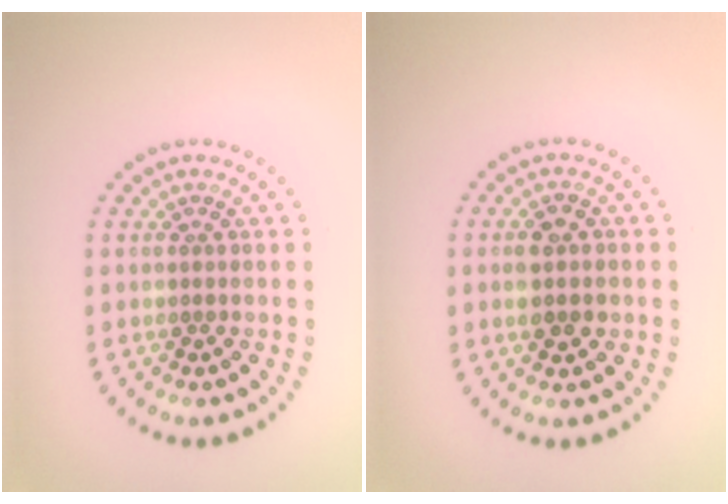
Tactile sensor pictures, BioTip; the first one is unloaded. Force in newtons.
{"total": 2.8, "press": 2.8, "slide": 0.2}